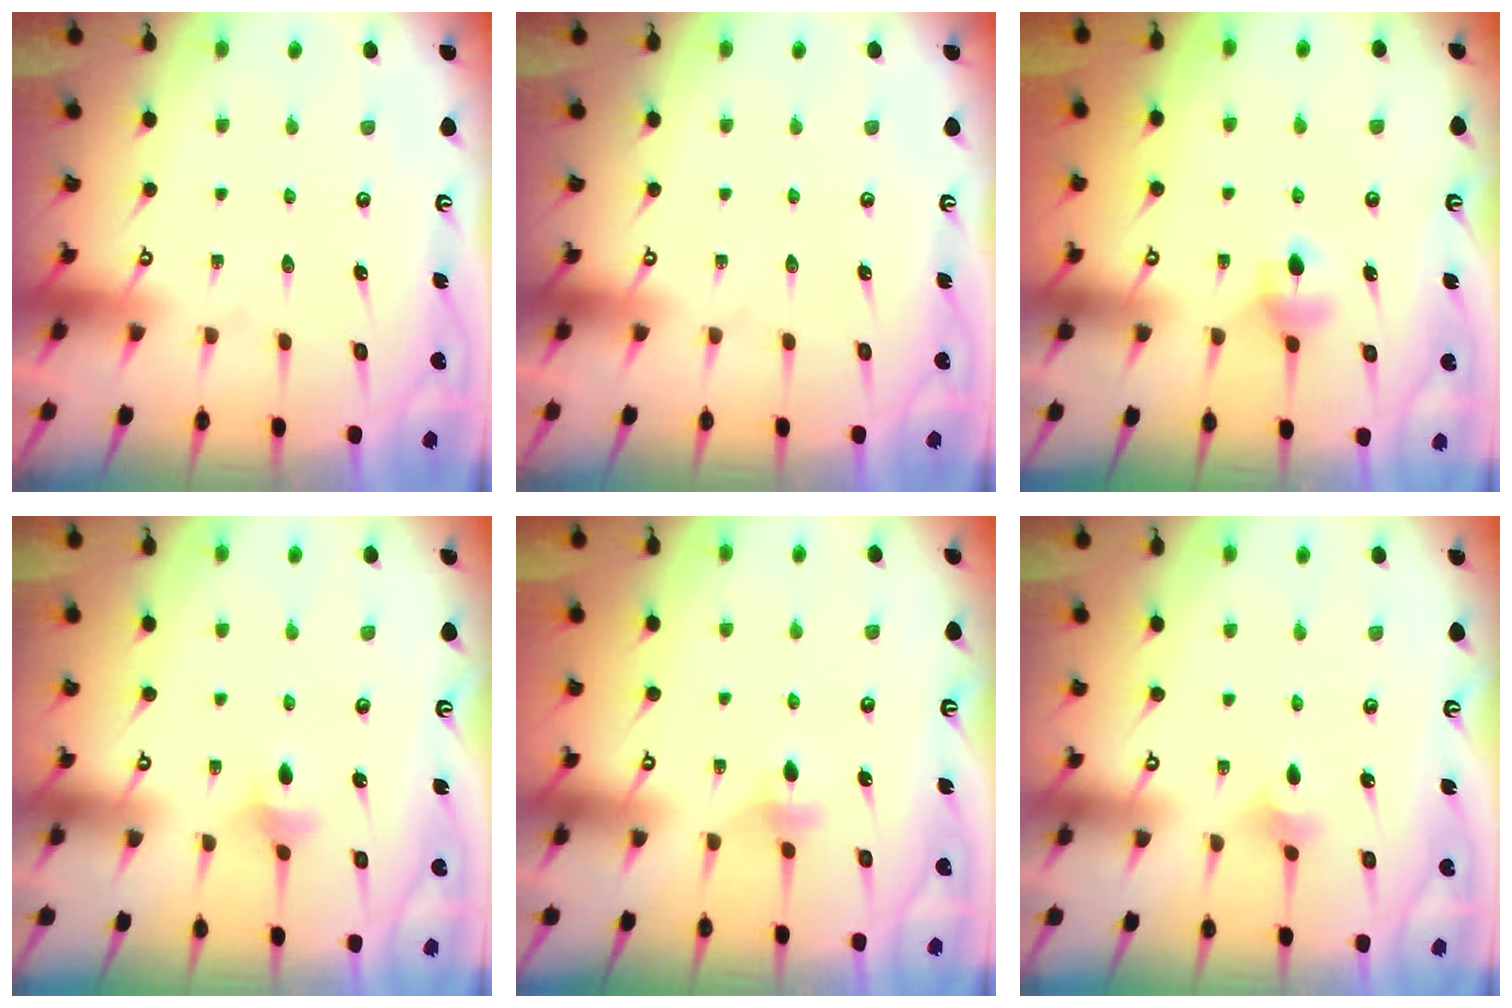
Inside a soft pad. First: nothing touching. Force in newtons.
{"total": 0.0}
{"total": 5.1, "press": 5.1, "slide": 0.7}
{"total": 3.5, "press": 3.5, "slide": 0.5}
{"total": 3.7, "press": 3.6, "slide": 0.5}
{"total": 1.6, "press": 1.5, "slide": 0.4}